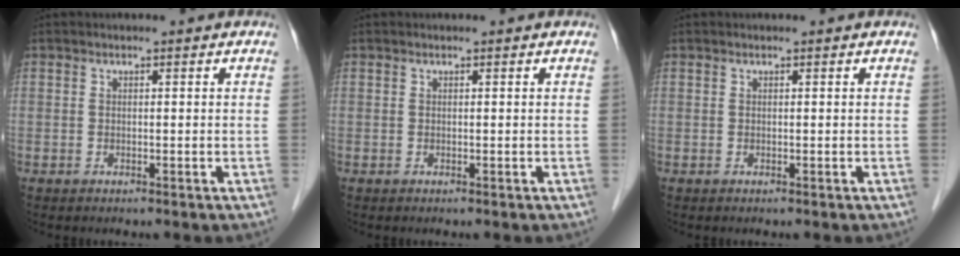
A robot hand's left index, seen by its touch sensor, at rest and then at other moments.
{"total": 0.0}
{"total": 0.0}